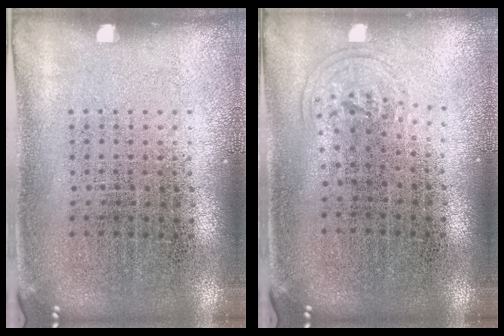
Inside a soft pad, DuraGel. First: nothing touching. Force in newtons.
{"total": 0.9, "press": 0.6, "slide": 0.6}